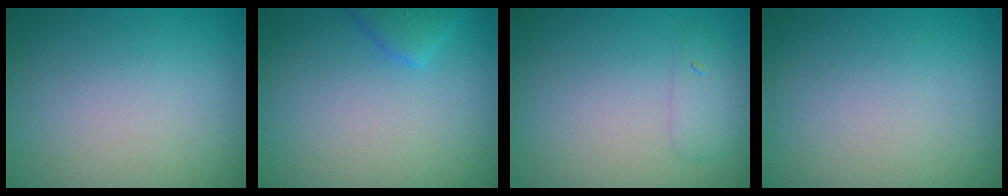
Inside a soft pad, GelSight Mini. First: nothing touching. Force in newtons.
{"total": 2.1, "press": 2.1, "slide": 0.1}
{"total": 1.5, "press": 1.5, "slide": 0.0}
{"total": 0.0}